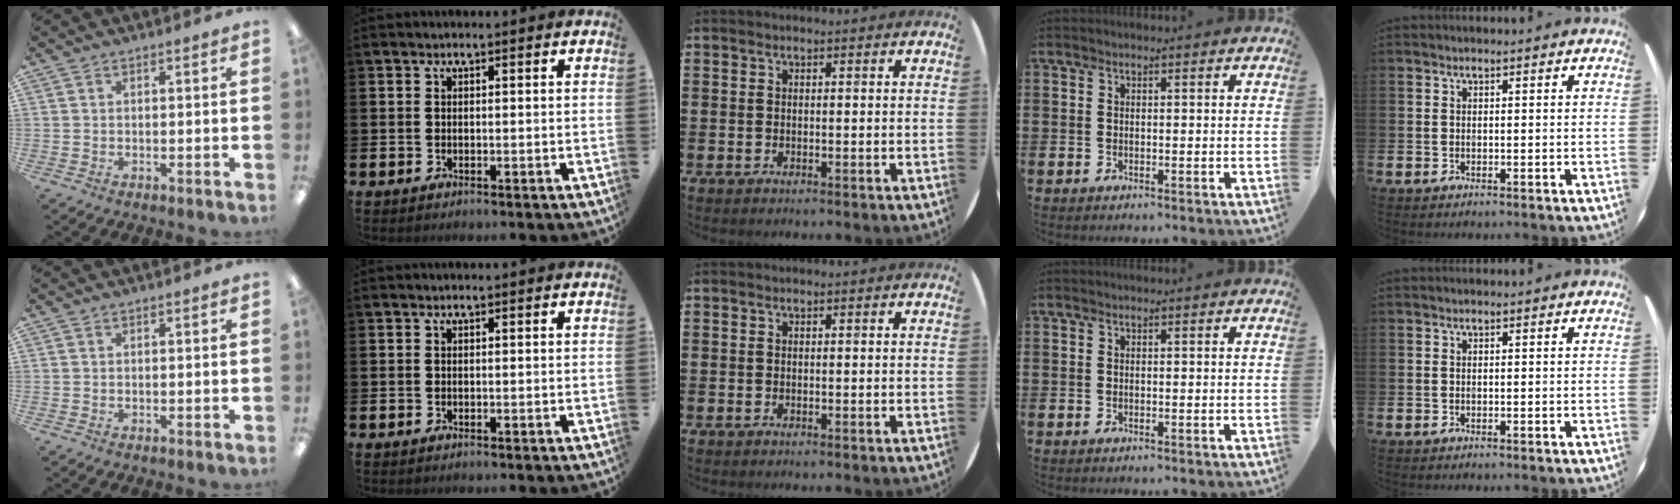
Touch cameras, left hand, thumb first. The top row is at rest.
{}